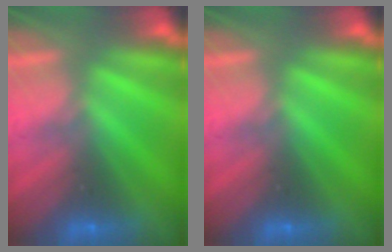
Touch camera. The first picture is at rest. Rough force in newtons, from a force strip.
{"total": 0.0}